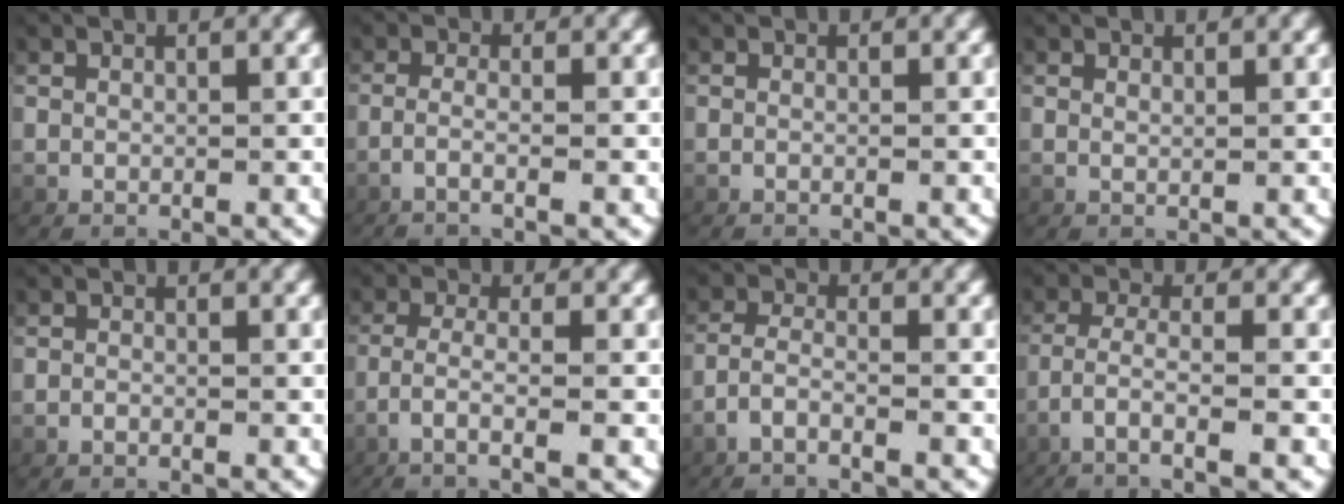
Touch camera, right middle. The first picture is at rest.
{"total": 2.2, "force": [-1.3, -0.1, 1.8], "torque": [-0.054, -0.011, -0.017]}
{"total": 0.6, "force": [-0.5, 0.0, 0.2], "torque": [-0.006, 0.004, -0.012]}
{"total": 0.6, "force": [0.3, -0.5, 0.2], "torque": [-0.007, -0.009, 0.012]}
{"total": 0.6, "force": [-0.6, 0.2, 0.1], "torque": [-0.007, 0.002, -0.014]}
{"total": 4.0, "force": [-2.1, 0.6, 3.4], "torque": [-0.079, -0.013, -0.027]}
{"total": 2.7, "force": [-1.9, 0.7, 1.8], "torque": [-0.050, -0.010, -0.031]}
{"total": 4.3, "force": [-2.5, 0.8, 3.4], "torque": [-0.079, -0.017, -0.030]}